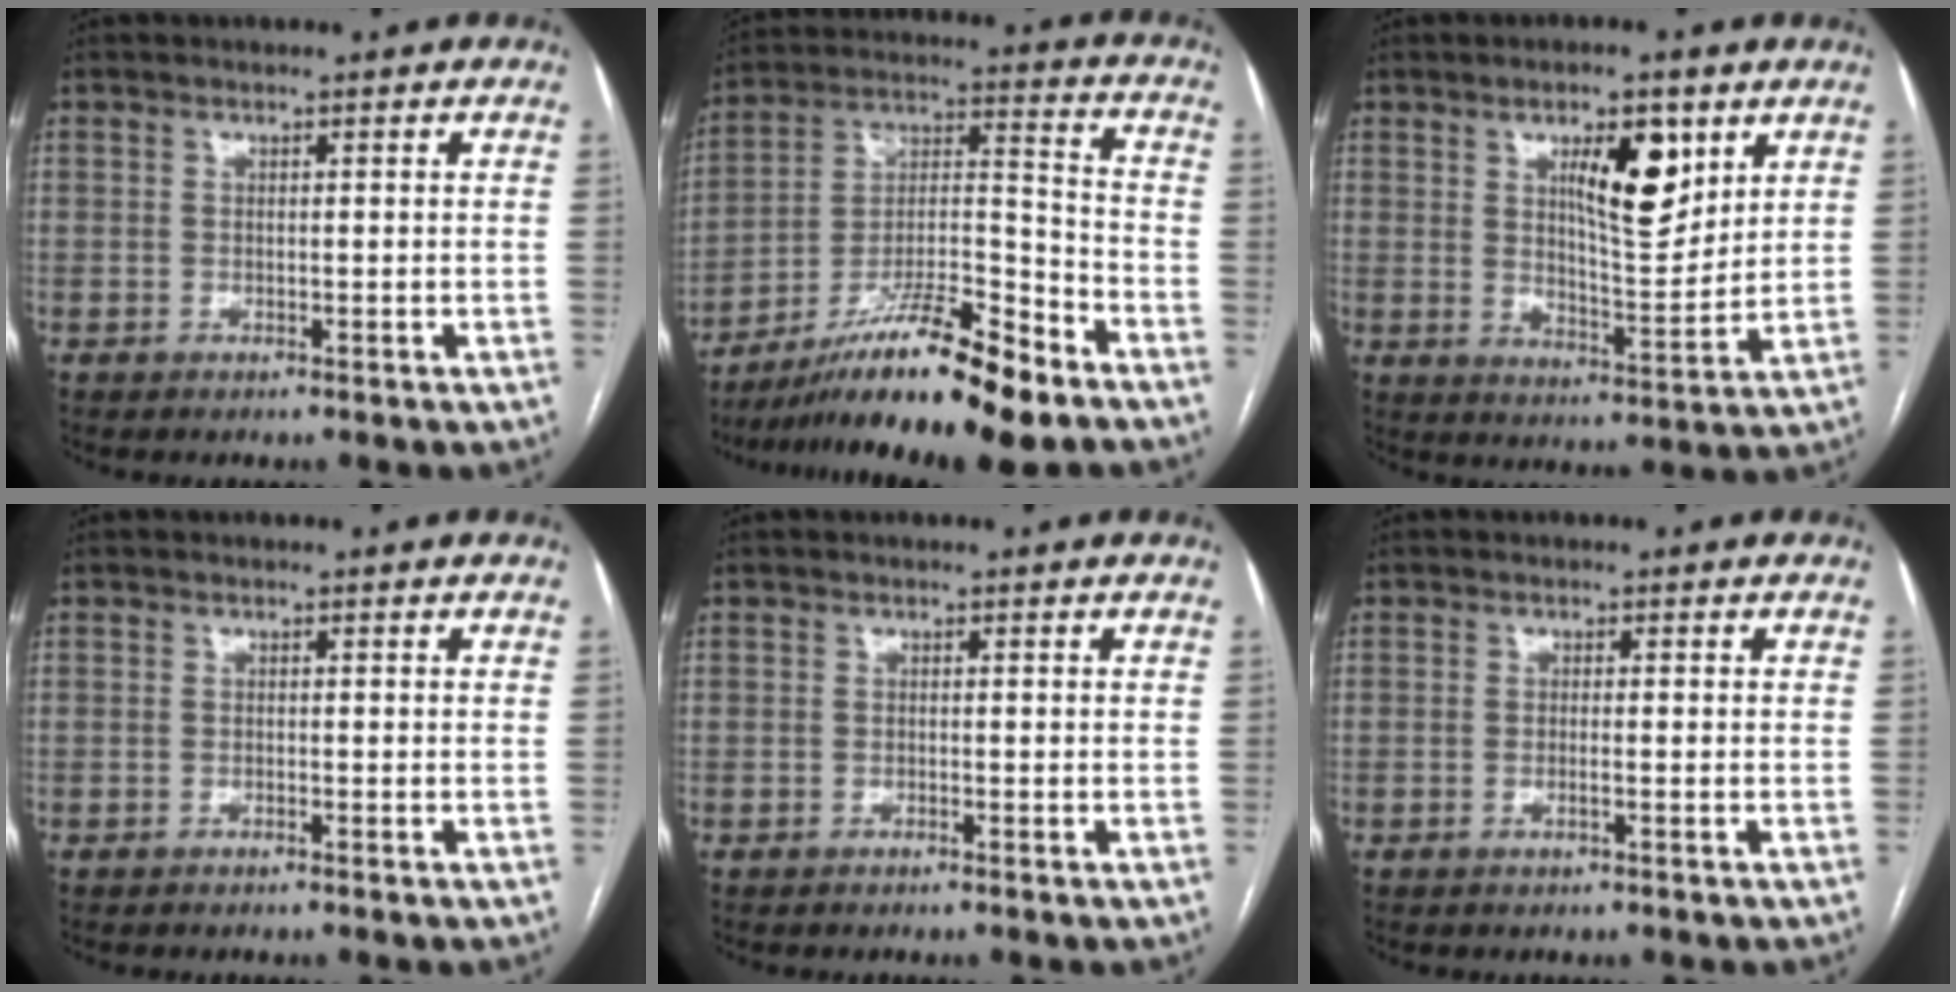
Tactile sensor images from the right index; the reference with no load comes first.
{"total": 18.2, "force": [-13.1, 1.4, 12.5], "torque": [-0.223, -0.013, -0.227]}
{"total": 9.7, "force": [4.5, 2.8, 8.2], "torque": [-0.132, -0.003, 0.076]}
{"total": 0.0}
{"total": 0.0}
{"total": 0.8, "force": [-0.4, -0.1, 0.7], "torque": [-0.015, 0.000, -0.006]}